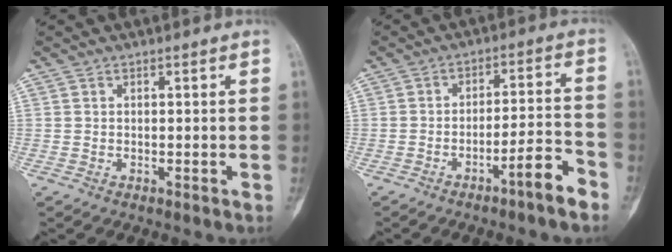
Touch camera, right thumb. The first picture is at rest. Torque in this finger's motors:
{"motor_torque": [0.47, 0.62, -0.08, -0.04, 0.00]}